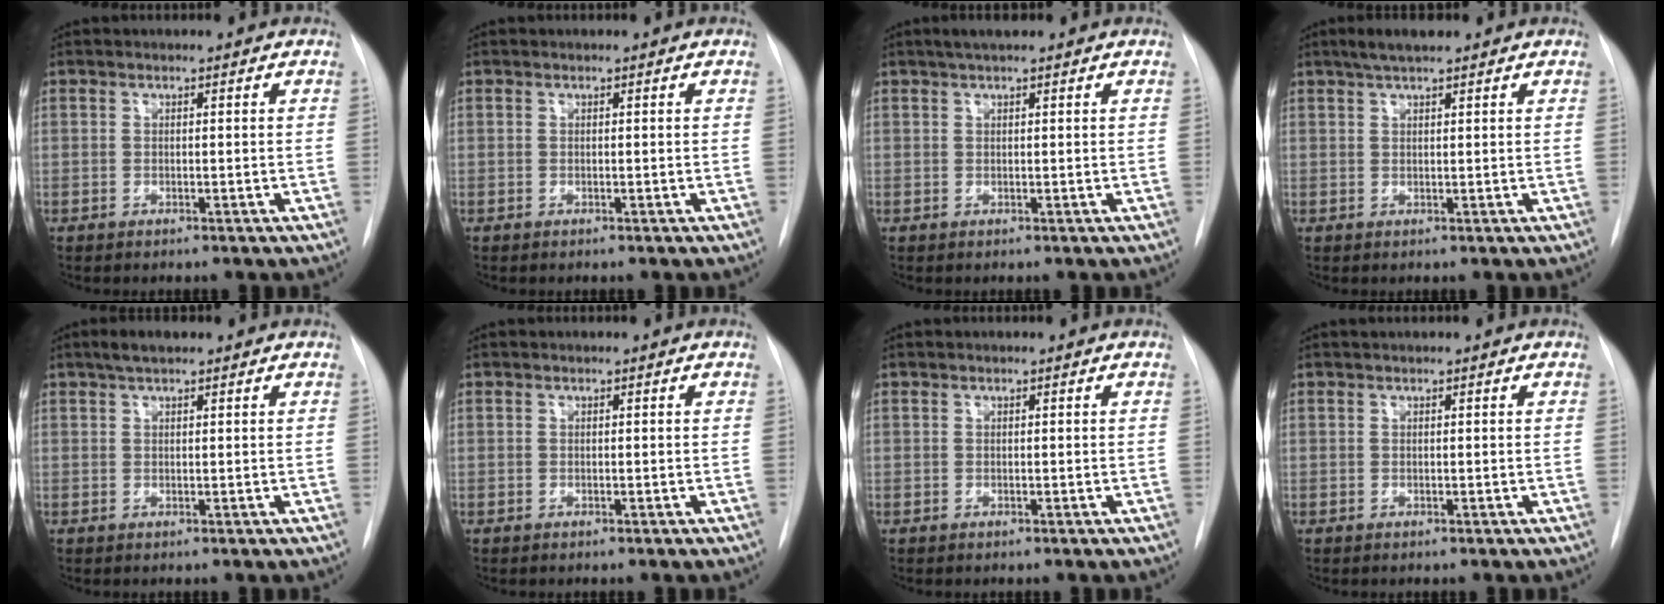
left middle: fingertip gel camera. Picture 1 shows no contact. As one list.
[{"total": 0.0}, {"total": 2.7, "force": [2.1, 0.3, 1.7], "torque": [-0.033, 0.014, 0.035]}, {"total": 3.7, "force": [2.8, 0.6, 2.3], "torque": [-0.049, 0.010, 0.050]}, {"total": 2.8, "force": [2.0, 0.7, 1.8], "torque": [-0.039, 0.012, 0.036]}, {"total": 0.0}, {"total": 0.0}, {"total": 0.5, "force": [0.5, -0.1, 0.3], "torque": [-0.009, 0.010, 0.010]}]